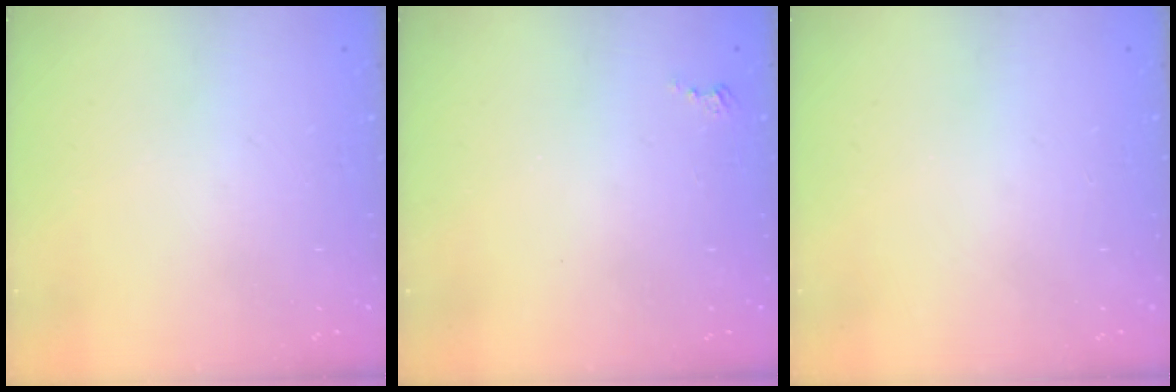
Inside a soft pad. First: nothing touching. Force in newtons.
{"total": 2.4, "press": 2.4, "slide": 0.4}
{"total": 0.0}